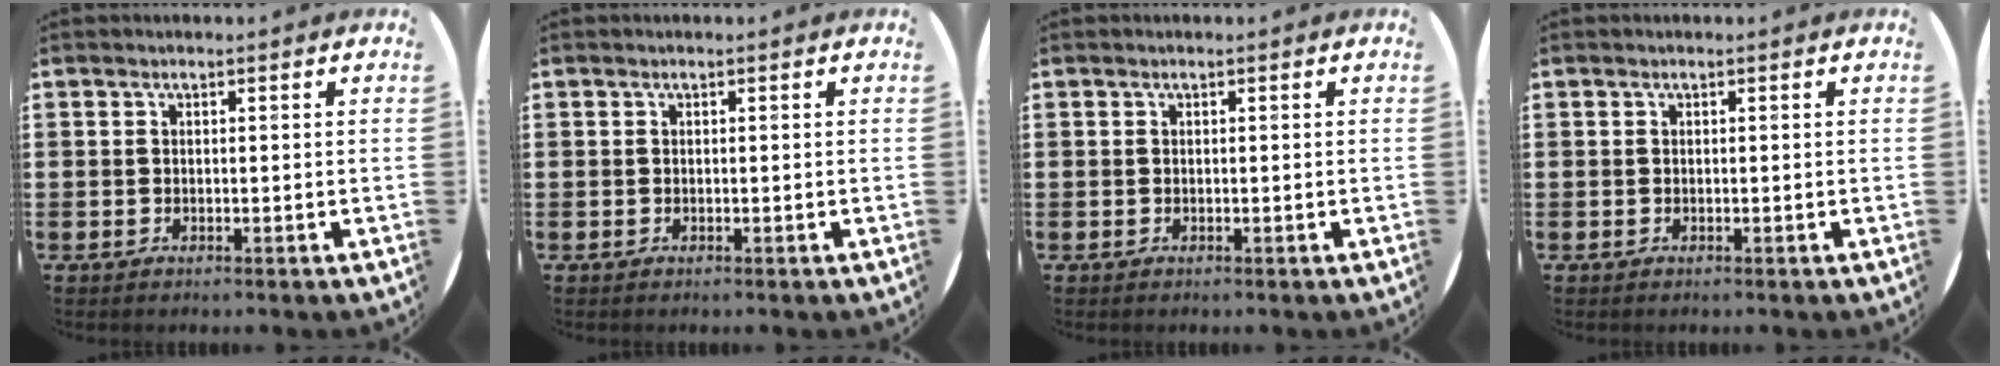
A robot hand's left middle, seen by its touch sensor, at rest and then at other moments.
{"total": 0.0}
{"total": 0.0}
{"total": 0.0}